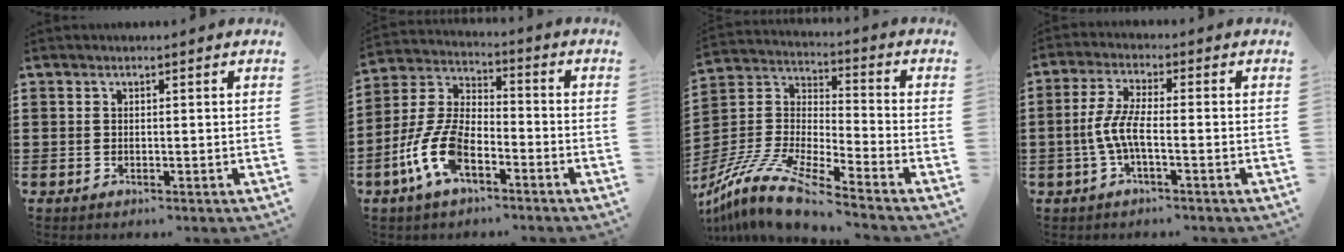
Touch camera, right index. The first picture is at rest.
{"total": 10.2, "force": [-4.8, 5.0, 7.5], "torque": [-0.201, -0.007, -0.100]}
{"total": 11.0, "force": [-9.6, 1.2, 5.3], "torque": [-0.136, -0.003, -0.203]}
{"total": 5.4, "force": [-1.7, 1.4, 5.0], "torque": [-0.123, -0.010, -0.042]}